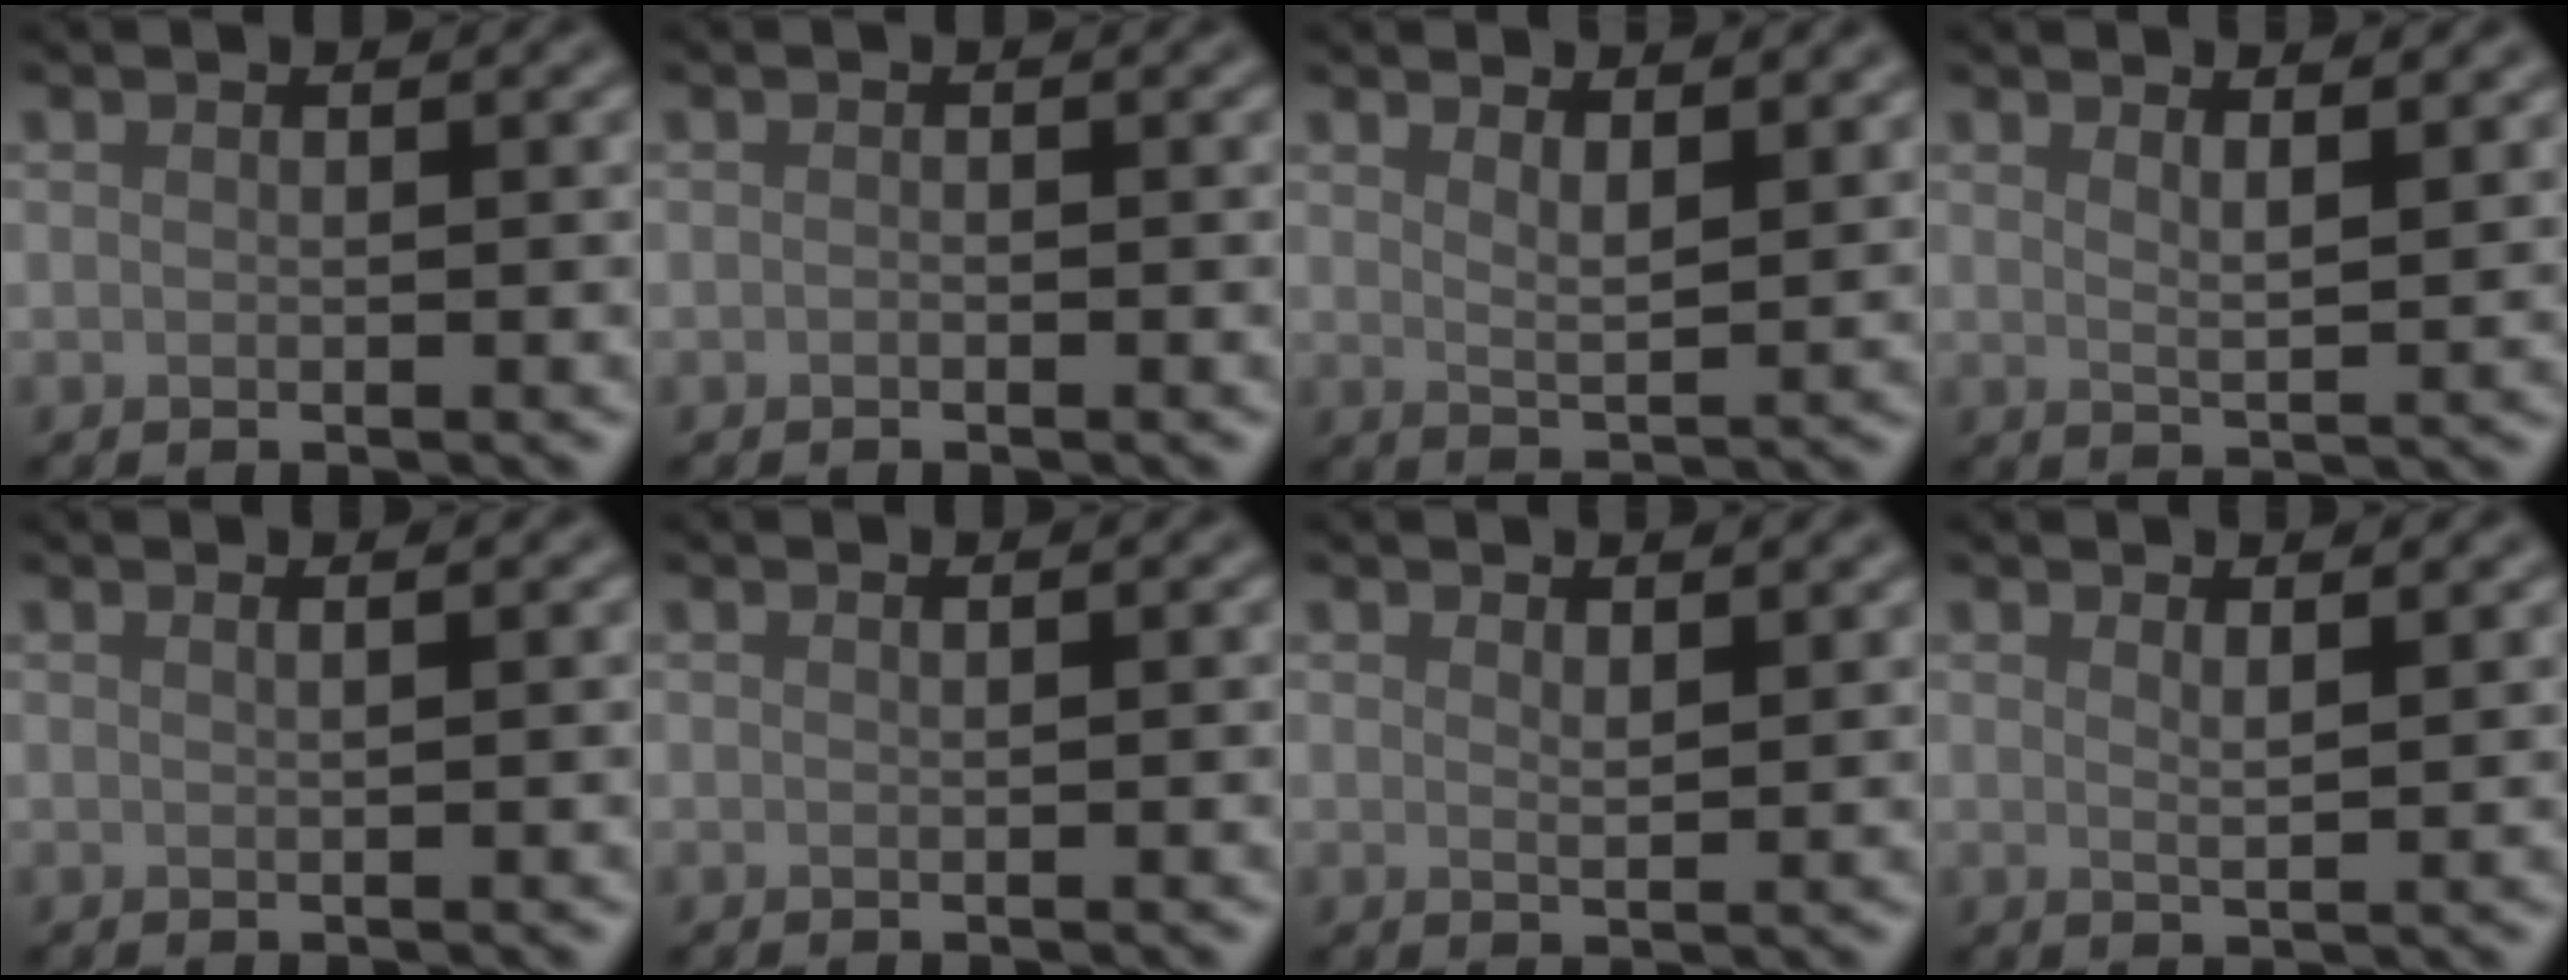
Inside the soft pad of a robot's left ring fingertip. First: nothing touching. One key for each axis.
{"total": 0.0}
{"total": 3.3, "fx": 2.3, "fy": 1.0, "fz": 2.1, "tx": -0.031, "ty": -0.006, "tz": 0.042}
{"total": 3.0, "fx": 2.0, "fy": 0.9, "fz": 2.0, "tx": -0.017, "ty": -0.003, "tz": 0.032}
{"total": 1.7, "fx": 1.0, "fy": 0.8, "fz": 1.1, "tx": 0.004, "ty": -0.001, "tz": -0.007}
{"total": 0.5, "fx": 0.4, "fy": 0.2, "fz": 0.3, "tx": 0.001, "ty": 0.001, "tz": 0.005}
{"total": 1.6, "fx": 1.3, "fy": 0.3, "fz": 0.8, "tx": -0.012, "ty": -0.003, "tz": 0.024}
{"total": 2.0, "fx": 1.3, "fy": 0.5, "fz": 1.3, "tx": -0.010, "ty": -0.001, "tz": 0.018}